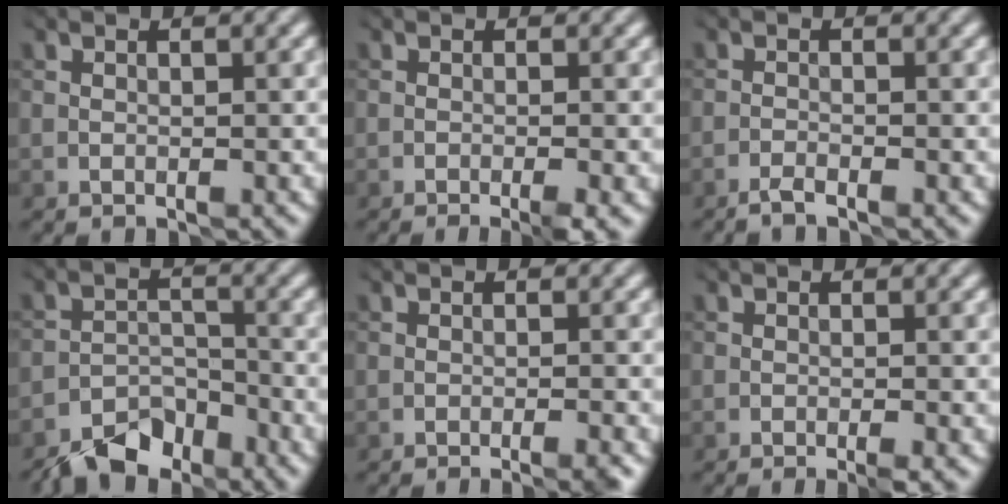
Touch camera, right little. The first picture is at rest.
{"total": 2.9, "force": [-1.7, 0.3, 2.3], "torque": [-0.044, -0.003, -0.028]}
{"total": 1.0, "force": [-0.9, -0.3, 0.4], "torque": [-0.009, 0.000, -0.022]}
{"total": 6.0, "force": [-5.0, 2.7, 2.1], "torque": [-0.027, -0.006, -0.093]}
{"total": 2.4, "force": [-1.8, 0.2, 1.6], "torque": [-0.033, 0.004, -0.024]}
{"total": 1.9, "force": [-1.1, 0.2, 1.6], "torque": [-0.032, -0.002, -0.020]}